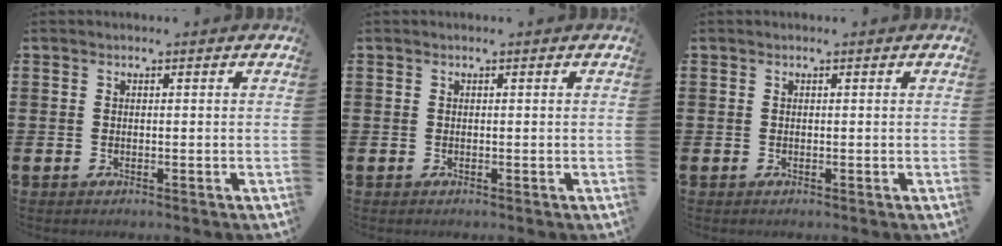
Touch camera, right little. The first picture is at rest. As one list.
[{"total": 0.0}, {"total": 0.0}]